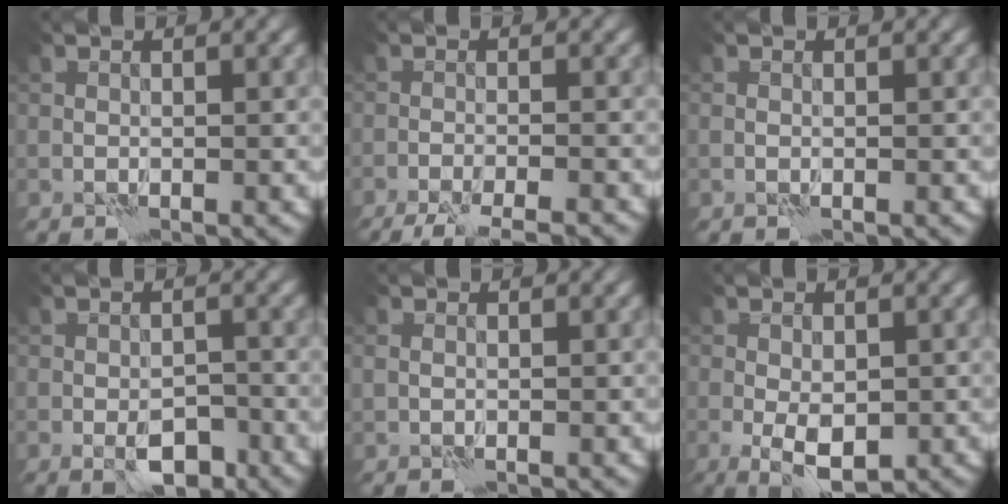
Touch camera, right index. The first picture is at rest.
{"total": 6.8, "force": [-5.9, 1.2, 3.0], "torque": [-0.042, -0.009, -0.087]}
{"total": 0.0}
{"total": 3.5, "force": [-1.7, 1.7, 2.5], "torque": [-0.035, -0.001, -0.026]}
{"total": 0.8, "force": [0.1, 0.7, 0.5], "torque": [-0.009, -0.003, 0.005]}
{"total": 4.5, "force": [-1.1, 2.2, 3.8], "torque": [-0.068, -0.008, -0.017]}